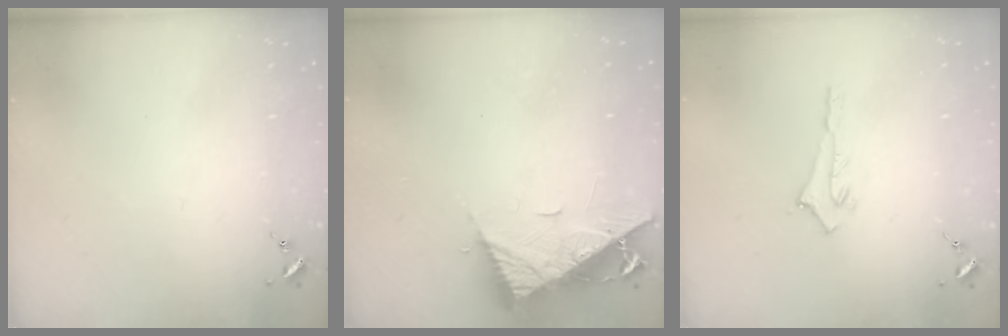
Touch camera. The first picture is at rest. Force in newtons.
{"total": 11.7, "press": 11.6, "slide": 0.9}
{"total": 2.9, "press": 2.9, "slide": 0.2}